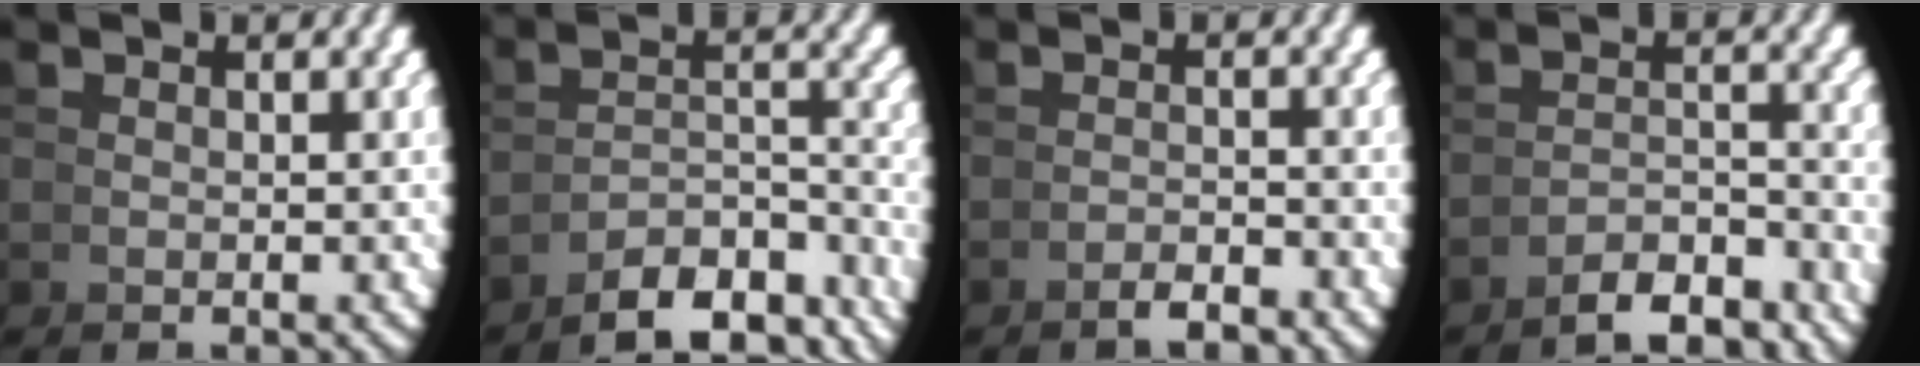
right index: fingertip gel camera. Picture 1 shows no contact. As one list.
[{"total": 9.1, "force": [-7.2, 2.6, 4.8], "torque": [-0.062, -0.022, -0.097]}, {"total": 2.0, "force": [-1.8, -0.7, 0.4], "torque": [0.015, 0.011, -0.037]}, {"total": 6.0, "force": [-5.3, 0.8, 2.6], "torque": [-0.021, -0.007, -0.083]}]